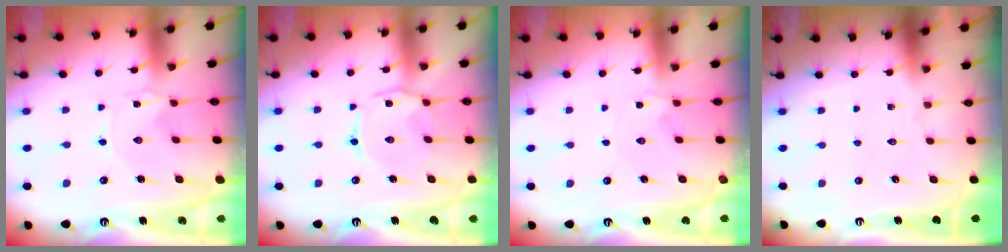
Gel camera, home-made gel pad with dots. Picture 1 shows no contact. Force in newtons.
{"total": 2.1, "press": 2.0, "slide": 0.4}
{"total": 1.8, "press": 1.7, "slide": 0.4}
{"total": 0.0}